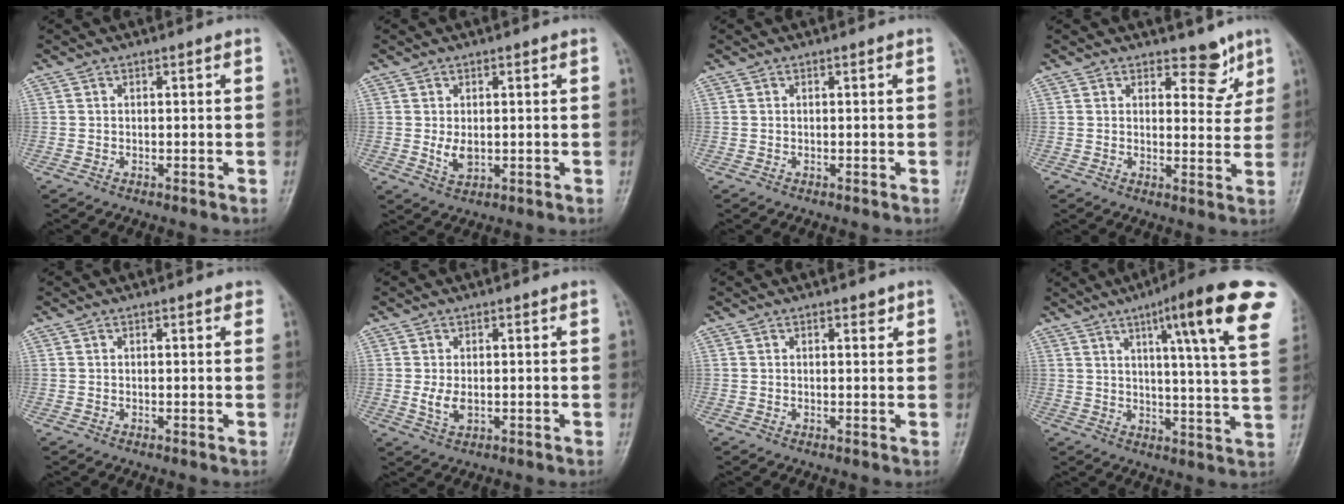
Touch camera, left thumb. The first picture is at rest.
{"total": 3.1, "force": [0.1, 1.9, 2.5], "torque": [-0.041, -0.009, 0.008]}
{"total": 0.0}
{"total": 5.3, "force": [3.8, 2.8, 2.3], "torque": [0.002, -0.026, 0.050]}
{"total": 1.2, "force": [0.7, 0.5, 0.8], "torque": [-0.008, -0.001, 0.005]}
{"total": 3.1, "force": [0.0, 1.8, 2.5], "torque": [-0.049, -0.008, 0.002]}
{"total": 1.5, "force": [1.0, 0.7, 0.9], "torque": [-0.005, -0.004, 0.011]}
{"total": 19.7, "force": [9.8, 2.1, 16.9], "torque": [-0.215, -0.031, 0.122]}